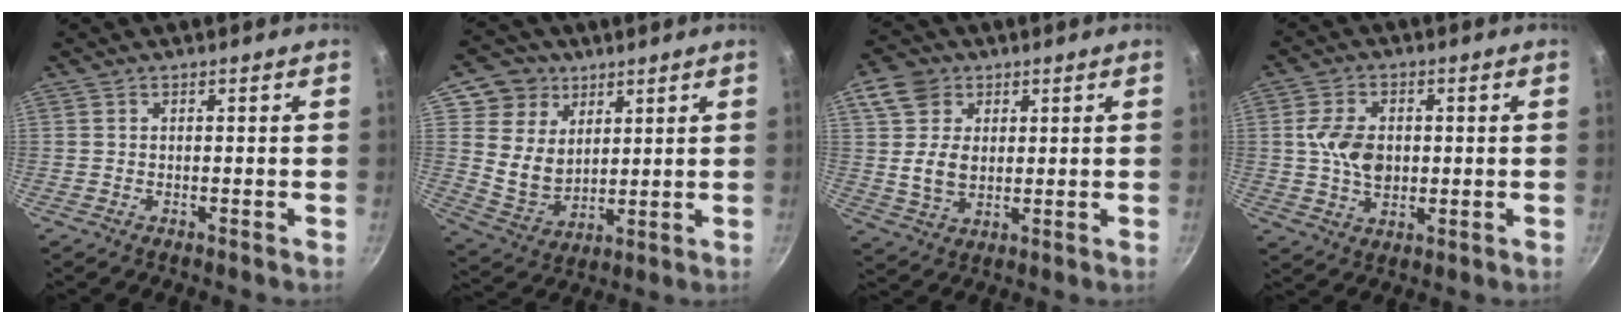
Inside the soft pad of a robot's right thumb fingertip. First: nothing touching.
{"total": 11.5, "force": [5.3, 9.4, 3.9], "torque": [-0.032, -0.024, 0.106]}
{"total": 9.6, "force": [2.6, 7.5, 5.4], "torque": [-0.069, -0.009, 0.045]}
{"total": 8.8, "force": [0.6, 6.1, 6.3], "torque": [-0.102, 0.000, 0.009]}